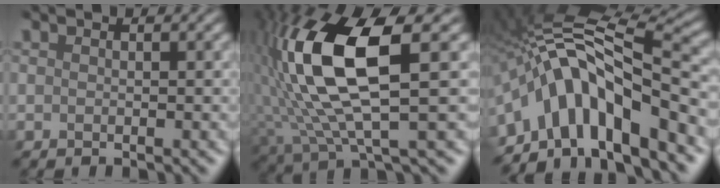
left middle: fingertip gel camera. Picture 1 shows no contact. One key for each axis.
{"total": 10.8, "fx": 2.6, "fy": 3.0, "fz": 10.1, "tx": -0.214, "ty": 0.010, "tz": 0.056}
{"total": 12.3, "fx": -4.6, "fy": 4.4, "fz": 10.6, "tx": -0.167, "ty": 0.024, "tz": -0.076}